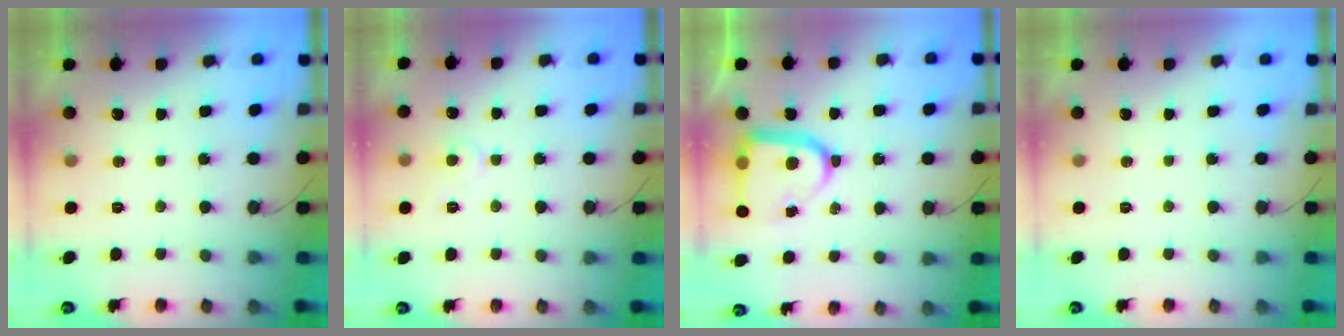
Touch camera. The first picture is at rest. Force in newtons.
{"total": 5.3, "press": 5.3, "slide": 0.5}
{"total": 14.2, "press": 14.2, "slide": 1.2}
{"total": 0.0}